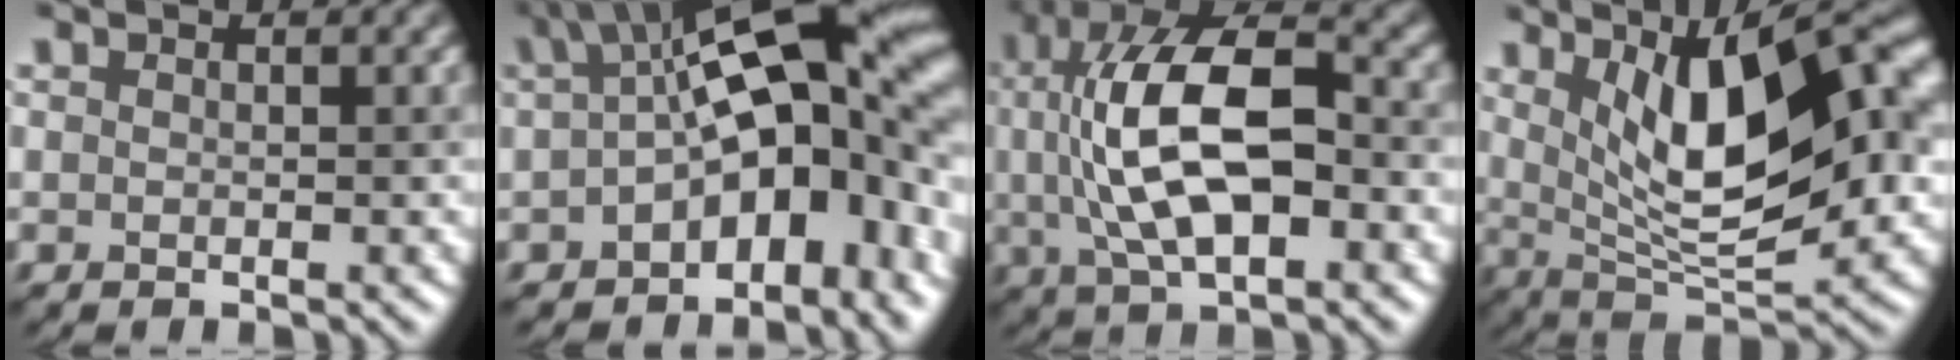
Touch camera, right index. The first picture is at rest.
{"total": 13.6, "force": [-0.3, 6.4, 12.0], "torque": [-0.148, 0.023, -0.012]}
{"total": 11.3, "force": [0.4, 5.0, 10.1], "torque": [-0.186, 0.023, 0.003]}
{"total": 11.0, "force": [2.5, 3.7, 10.1], "torque": [-0.150, 0.008, 0.044]}